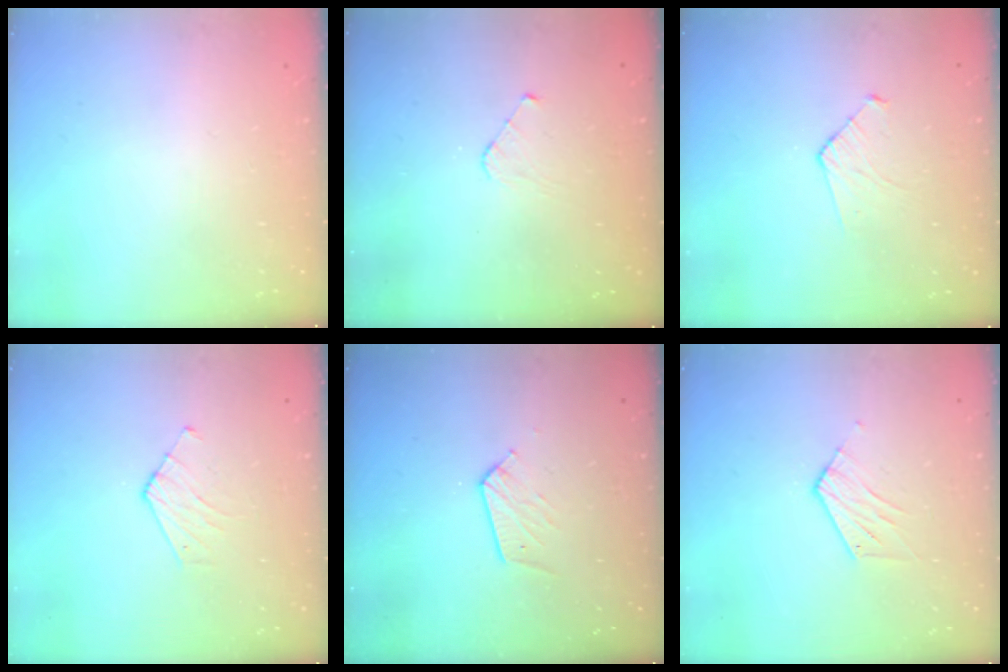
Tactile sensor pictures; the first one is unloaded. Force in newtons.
{"total": 4.3, "press": 4.3, "slide": 0.4}
{"total": 4.7, "press": 4.7, "slide": 0.4}
{"total": 5.2, "press": 5.2, "slide": 0.4}
{"total": 6.7, "press": 6.7, "slide": 0.4}
{"total": 6.7, "press": 6.7, "slide": 0.3}